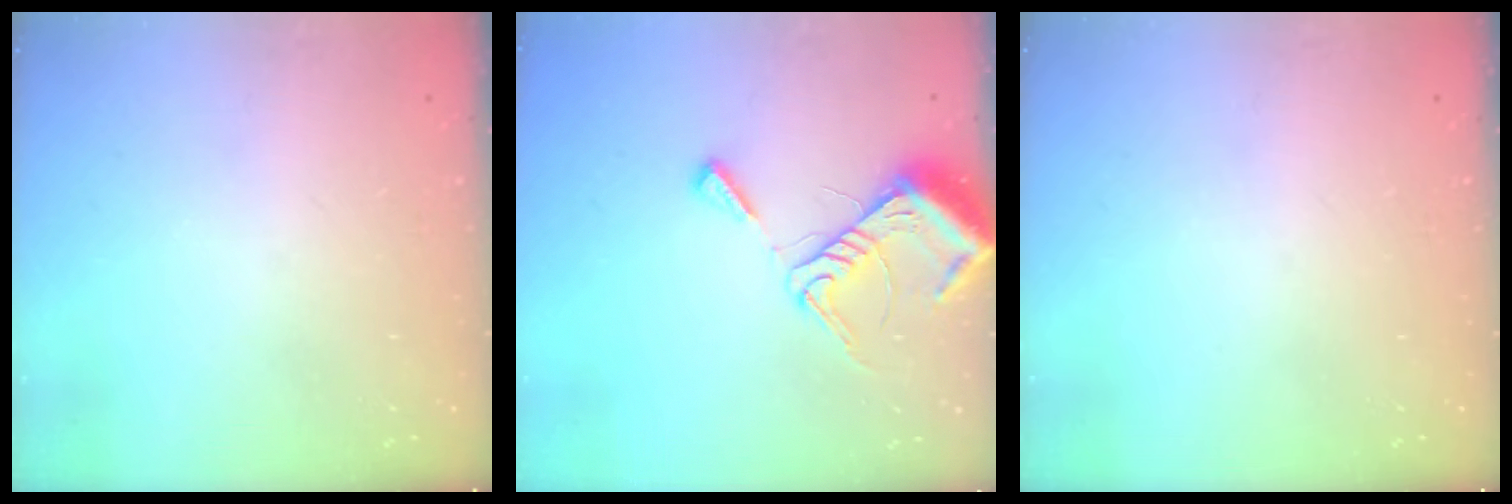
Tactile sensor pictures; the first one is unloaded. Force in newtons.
{"total": 10.6, "press": 10.6, "slide": 1.1}
{"total": 0.0}